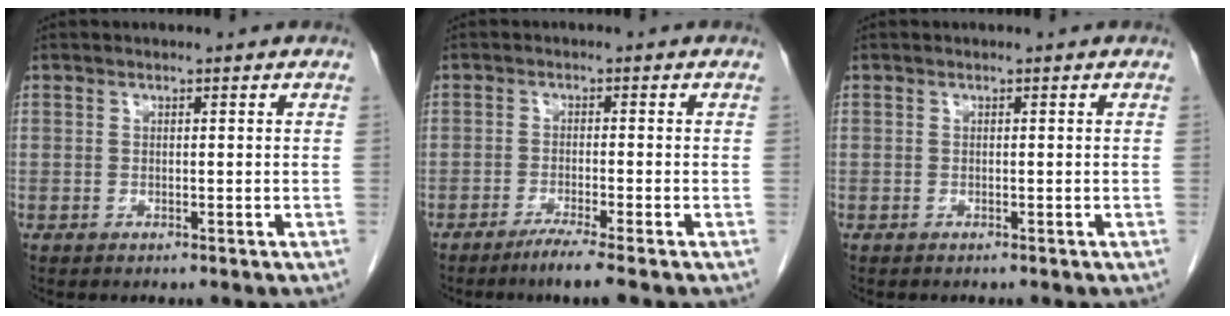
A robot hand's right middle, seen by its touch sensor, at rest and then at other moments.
{"total": 4.0, "force": [-2.9, -0.8, 2.6], "torque": [-0.048, -0.011, -0.054]}
{"total": 0.0}